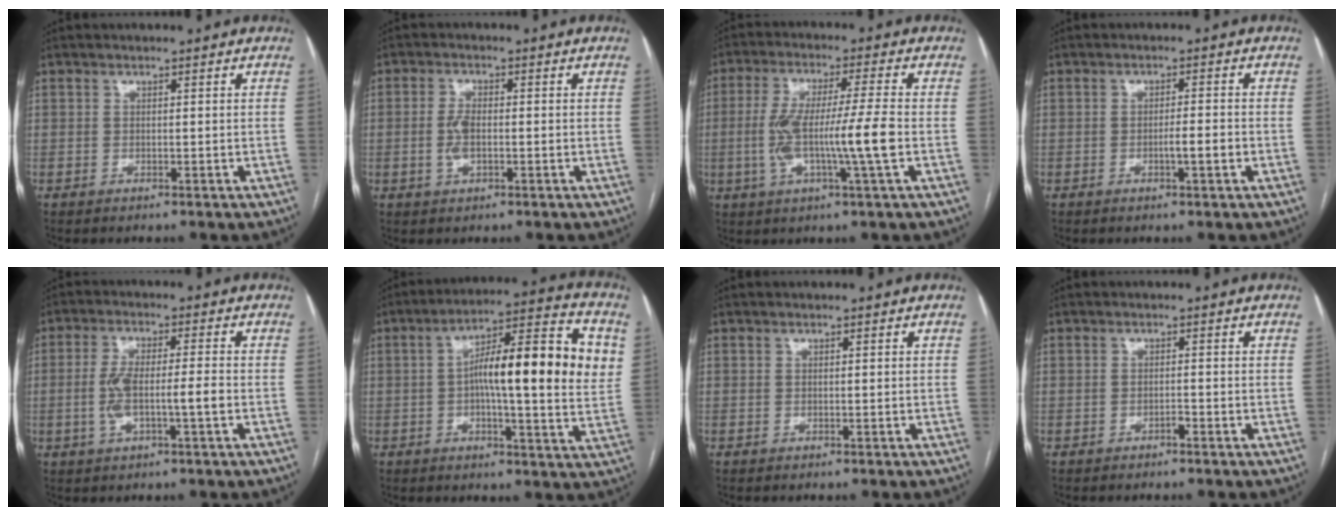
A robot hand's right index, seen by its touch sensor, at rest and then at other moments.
{"total": 3.4, "force": [-0.5, 1.5, 3.1], "torque": [-0.071, 0.003, -0.009]}
{"total": 10.9, "force": [-1.6, -0.3, 10.8], "torque": [-0.211, 0.004, -0.032]}
{"total": 2.8, "force": [-0.9, 0.1, 2.7], "torque": [-0.043, 0.000, -0.014]}
{"total": 6.7, "force": [-1.2, 1.1, 6.5], "torque": [-0.136, 0.015, -0.020]}
{"total": 18.6, "force": [2.4, 3.5, 18.1], "torque": [-0.272, 0.034, 0.027]}
{"total": 0.0}
{"total": 0.7, "force": [-0.5, 0.2, 0.4], "torque": [-0.008, 0.003, -0.008]}